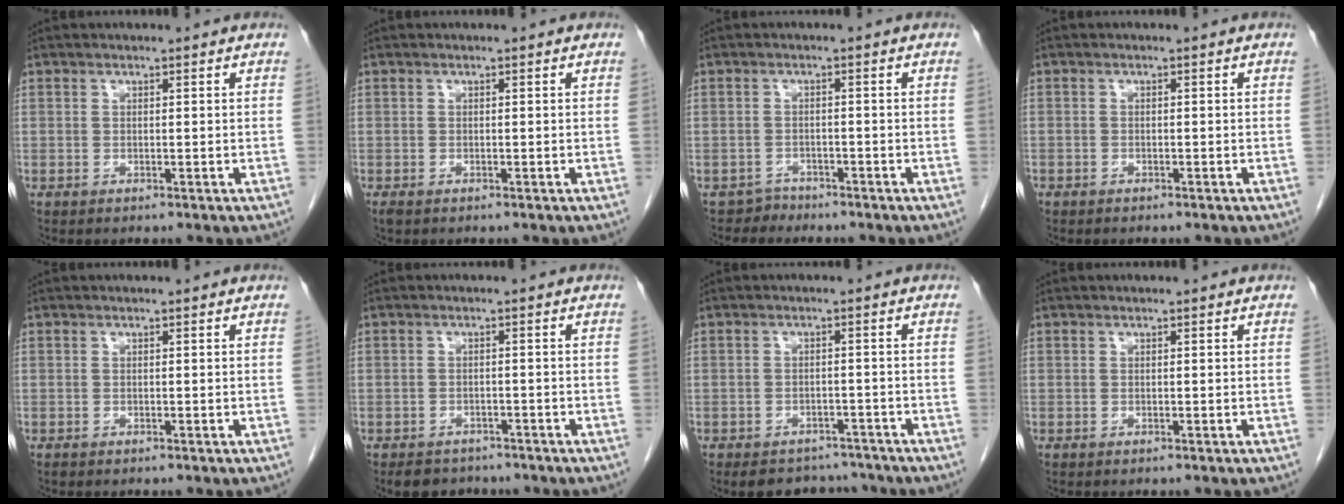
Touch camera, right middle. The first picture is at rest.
{"total": 0.6, "force": [-0.4, 0.3, 0.3], "torque": [-0.011, -0.001, -0.006]}
{"total": 1.9, "force": [-1.6, 0.7, -0.8], "torque": [0.015, 0.001, -0.028]}
{"total": 0.6, "force": [-0.5, 0.4, 0.1], "torque": [-0.007, 0.001, -0.010]}
{"total": 0.0}
{"total": 4.2, "force": [-3.5, 2.3, 0.6], "torque": [-0.008, 0.003, -0.050]}
{"total": 6.5, "force": [-5.7, 2.9, 0.8], "torque": [0.006, 0.008, -0.075]}
{"total": 0.0}